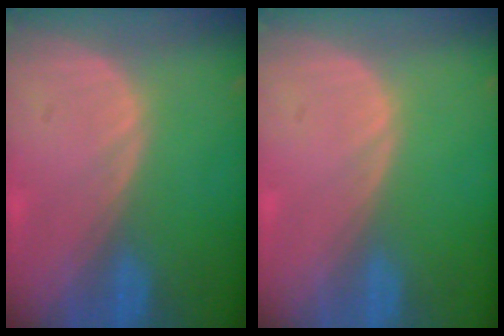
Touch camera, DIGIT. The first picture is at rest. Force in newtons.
{"total": 0.0}